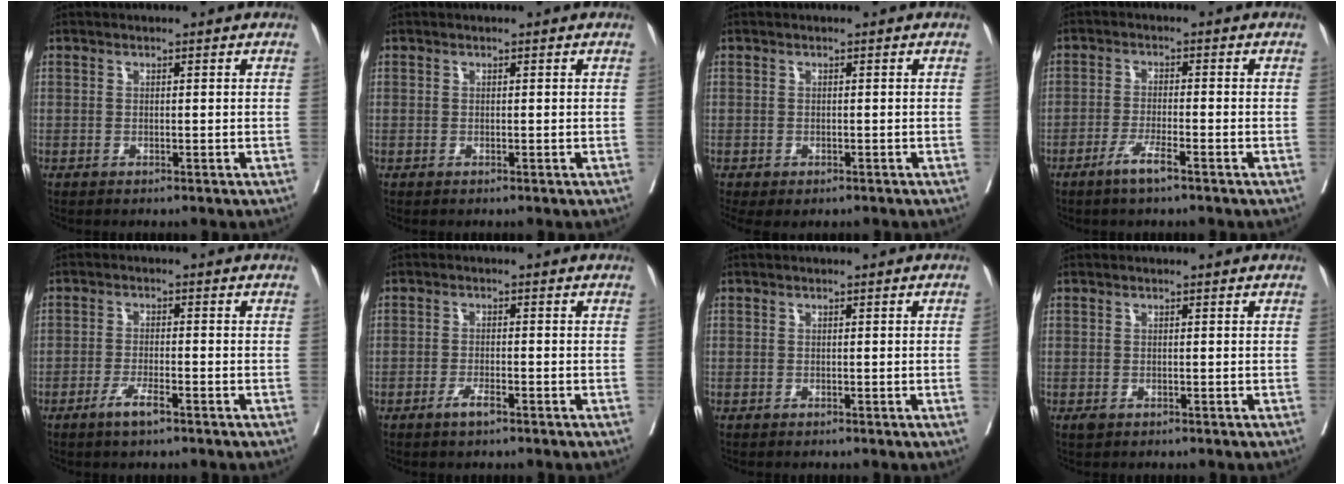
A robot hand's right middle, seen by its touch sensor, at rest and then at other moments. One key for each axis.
{"total": 0.0}
{"total": 3.7, "fx": -2.5, "fy": 1.9, "fz": 1.9, "tx": -0.029, "ty": -0.006, "tz": -0.034}
{"total": 3.7, "fx": -2.4, "fy": -0.1, "fz": 2.8, "tx": -0.057, "ty": -0.006, "tz": -0.047}
{"total": 3.4, "fx": -2.2, "fy": 0.3, "fz": 2.7, "tx": -0.053, "ty": -0.005, "tz": -0.040}
{"total": 2.3, "fx": -1.5, "fy": 0.3, "fz": 1.8, "tx": -0.033, "ty": -0.001, "tz": -0.027}
{"total": 0.7, "fx": -0.1, "fy": -0.3, "fz": 0.7, "tx": -0.006, "ty": 0.000, "tz": 0.002}
{"total": 0.8, "fx": -0.4, "fy": 0.5, "fz": 0.5, "tx": -0.009, "ty": -0.001, "tz": -0.003}